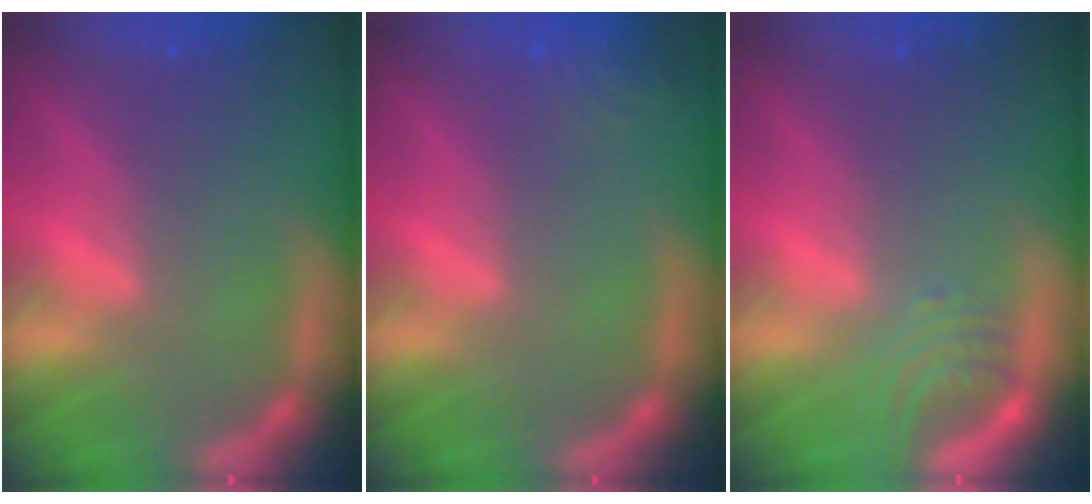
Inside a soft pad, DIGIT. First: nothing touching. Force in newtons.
{"total": 2.4}
{"total": 2.5}